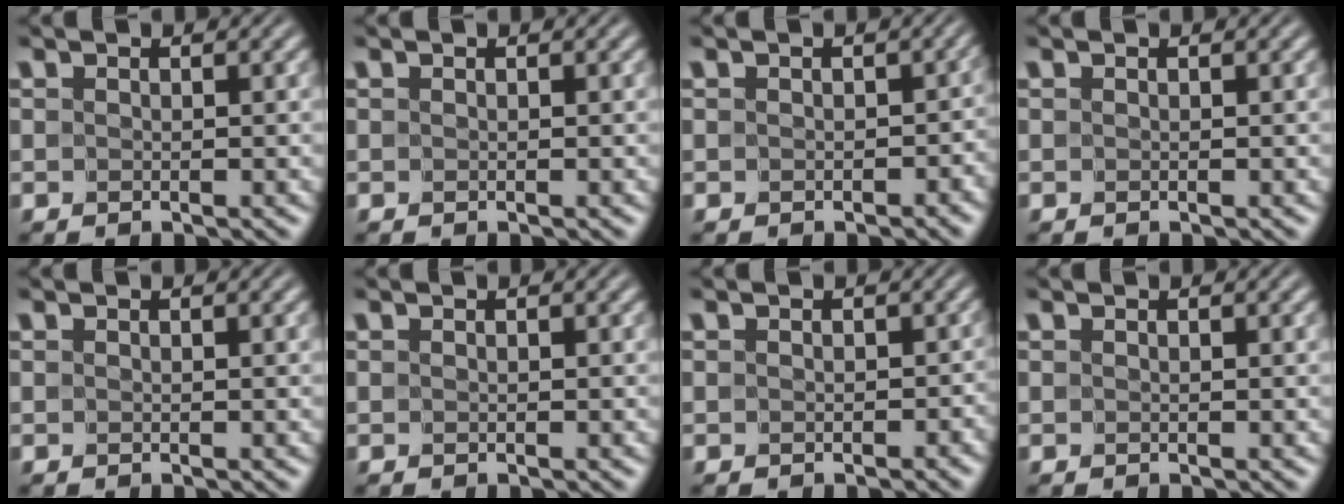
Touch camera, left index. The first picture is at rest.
{"total": 0.0}
{"total": 1.9, "force": [-0.5, 1.5, 1.1], "torque": [0.004, -0.005, -0.005]}
{"total": 0.0}
{"total": 0.0}
{"total": 0.0}
{"total": 1.2, "force": [-0.3, 1.1, 0.4], "torque": [0.010, -0.003, -0.004]}
{"total": 0.0}